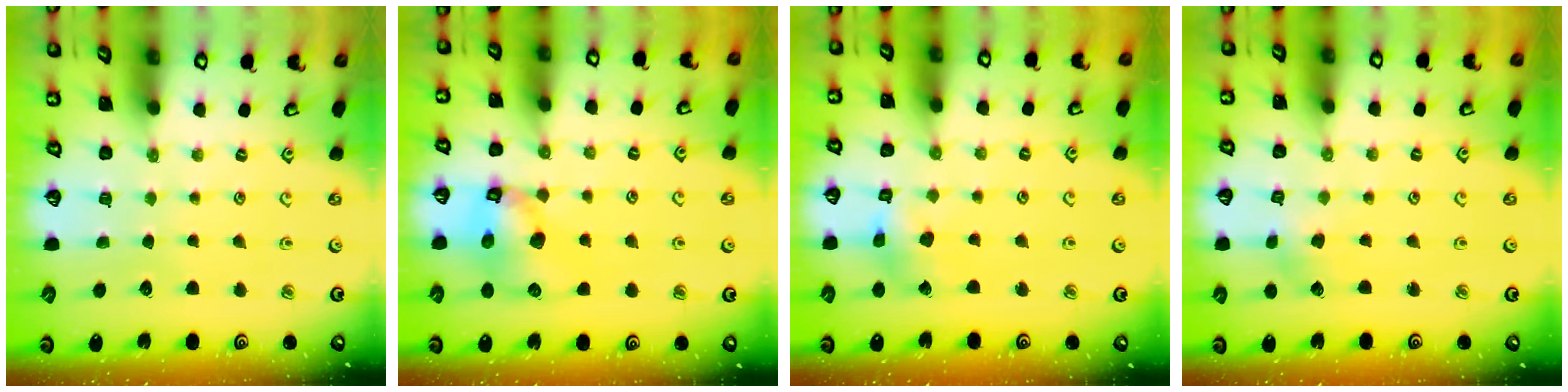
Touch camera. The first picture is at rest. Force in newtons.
{"total": 10.9, "press": 10.8, "slide": 1.5}
{"total": 6.7, "press": 6.7, "slide": 0.4}
{"total": 2.6, "press": 2.6, "slide": 0.4}